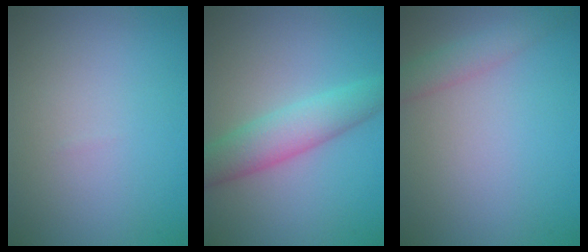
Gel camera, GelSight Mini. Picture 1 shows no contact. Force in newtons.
{"total": 4.4, "press": 4.4, "slide": 0.2}
{"total": 2.0, "press": 2.0, "slide": 0.0}